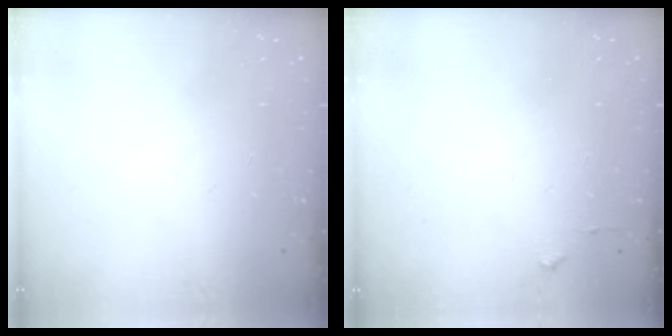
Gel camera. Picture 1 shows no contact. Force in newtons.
{"total": 2.7, "press": 2.6, "slide": 0.4}